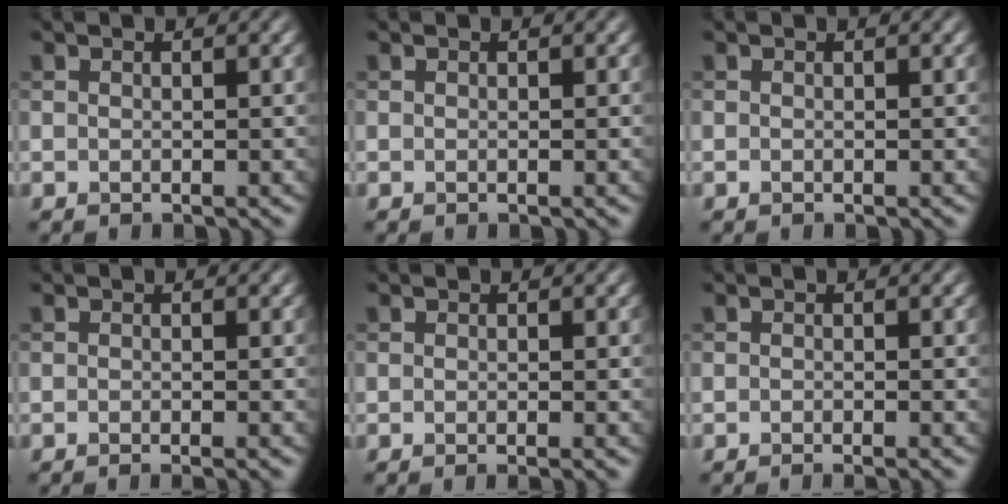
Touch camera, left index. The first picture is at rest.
{"total": 0.0}
{"total": 0.0}
{"total": 1.7, "force": [-0.9, 0.4, 1.3], "torque": [-0.004, -0.005, -0.017]}
{"total": 1.4, "force": [-0.5, 0.4, 1.2], "torque": [-0.005, -0.006, -0.011]}
{"total": 1.6, "force": [-1.1, 0.3, 1.1], "torque": [-0.005, -0.001, -0.021]}